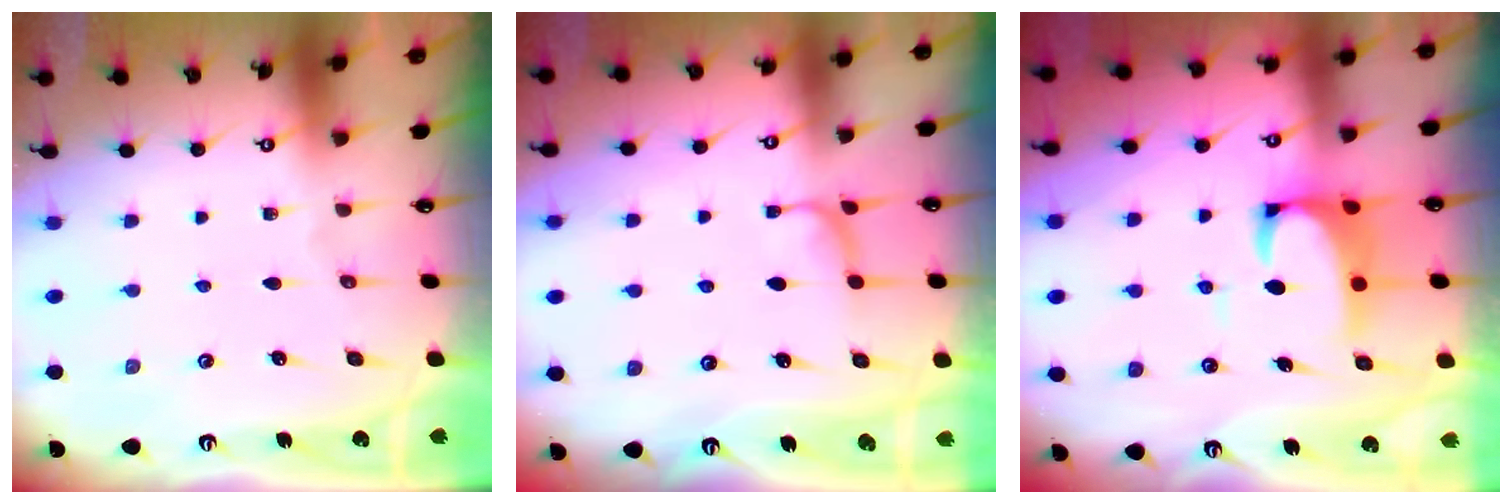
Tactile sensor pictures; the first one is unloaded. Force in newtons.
{"total": 1.6, "press": 1.3, "slide": 0.8}
{"total": 3.8, "press": 3.6, "slide": 1.2}